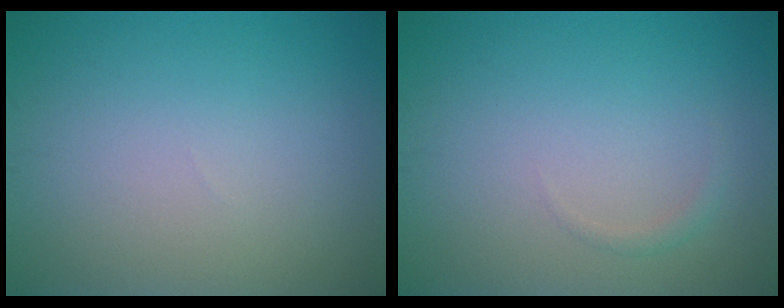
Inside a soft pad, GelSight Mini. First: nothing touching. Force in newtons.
{"total": 0.7, "press": 0.7, "slide": 0.0}